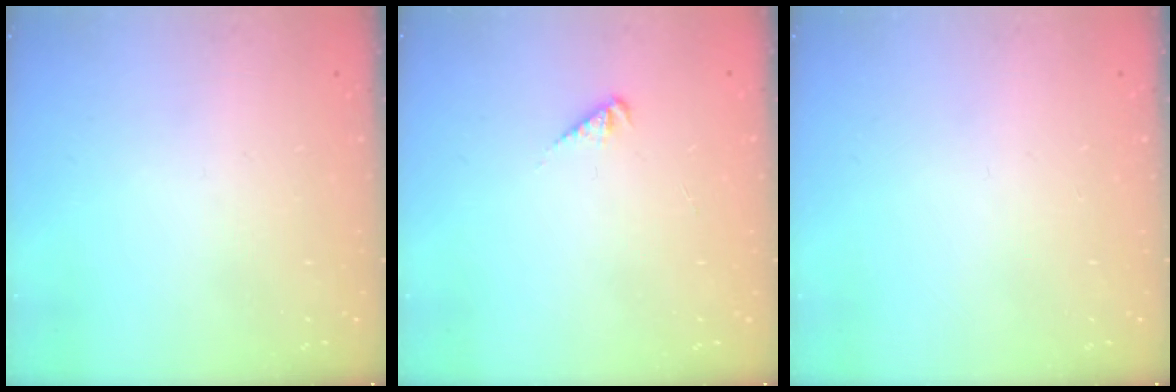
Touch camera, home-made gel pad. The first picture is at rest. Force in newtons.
{"total": 2.5, "press": 2.4, "slide": 0.6}
{"total": 0.0}